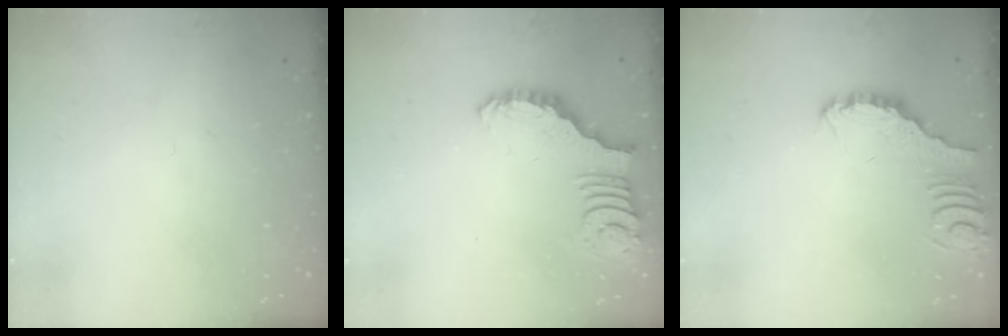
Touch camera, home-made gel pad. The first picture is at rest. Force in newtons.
{"total": 2.7, "press": 2.7, "slide": 0.5}
{"total": 3.0, "press": 3.0, "slide": 0.2}